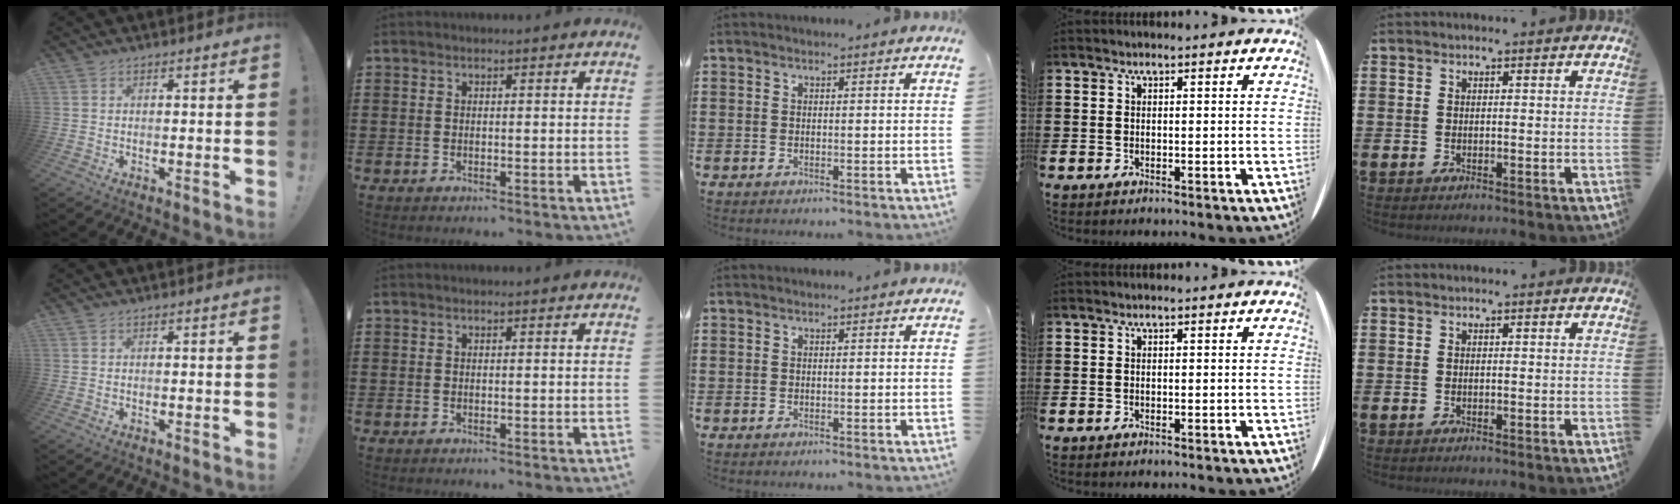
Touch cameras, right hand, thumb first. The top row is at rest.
{}